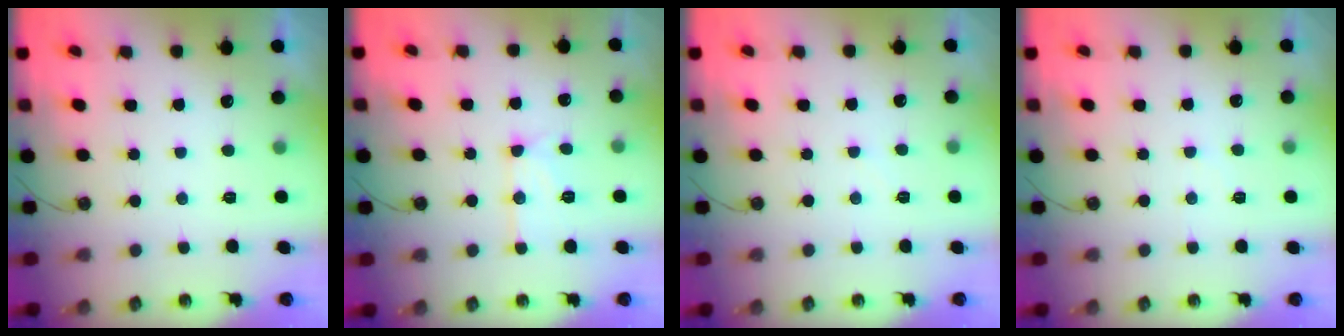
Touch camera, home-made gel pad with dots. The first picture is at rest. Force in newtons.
{"total": 11.4, "press": 11.3, "slide": 1.1}
{"total": 2.5, "press": 2.5, "slide": 0.4}
{"total": 2.4, "press": 2.4, "slide": 0.4}